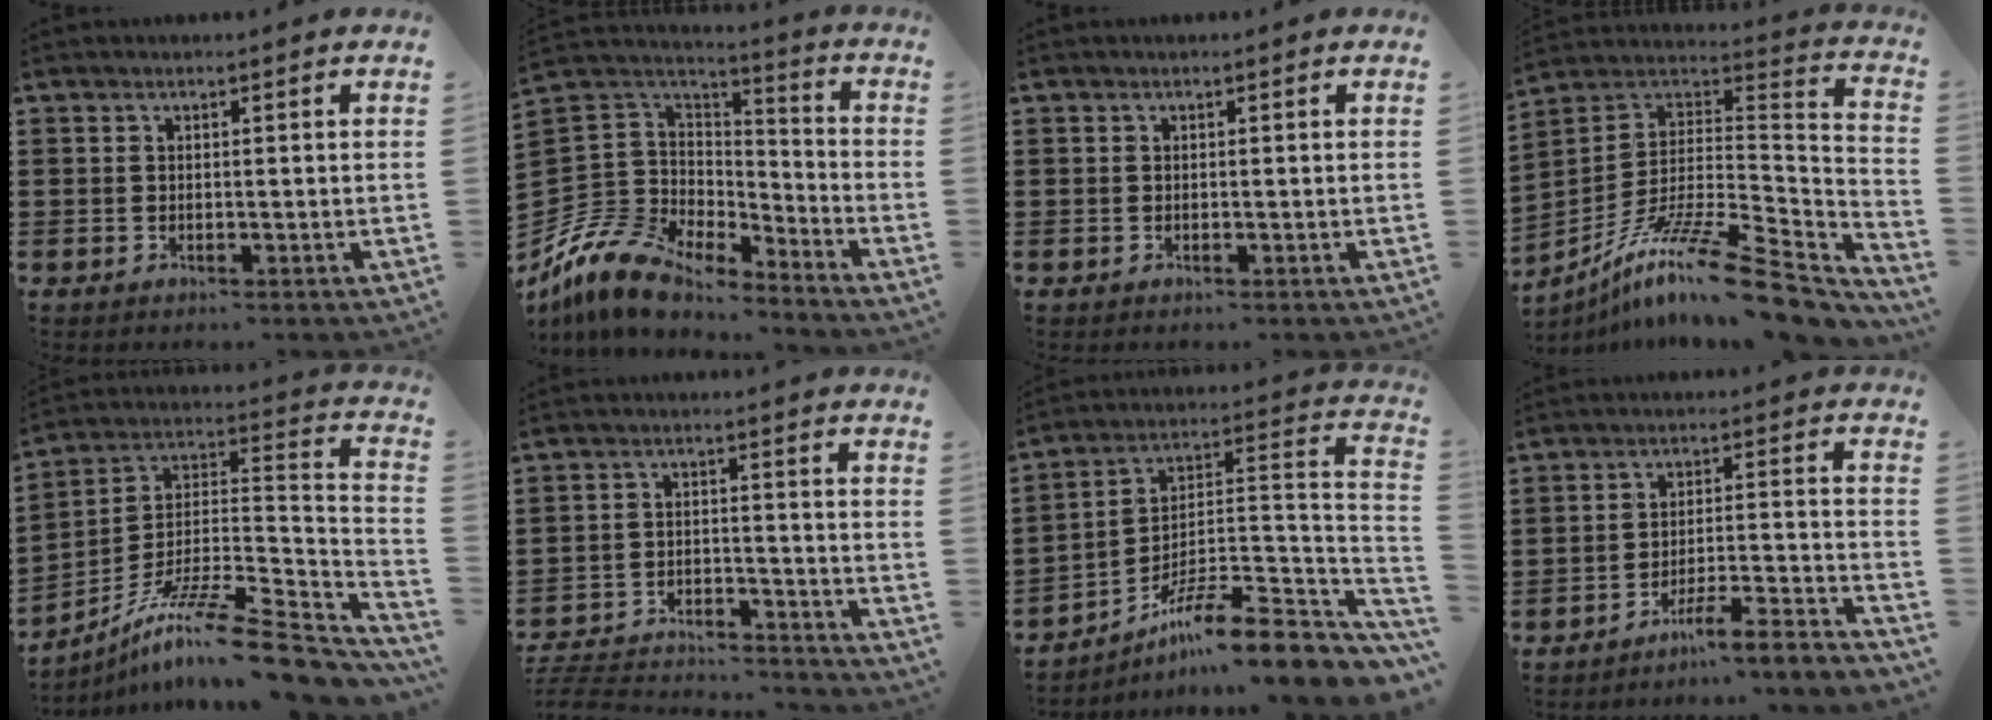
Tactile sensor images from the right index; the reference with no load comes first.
{"total": 10.7, "force": [-8.3, 5.8, 3.4], "torque": [-0.119, 0.004, -0.172]}
{"total": 0.0}
{"total": 14.6, "force": [-10.2, 2.2, 10.3], "torque": [-0.182, 0.013, -0.184]}
{"total": 12.8, "force": [-9.8, 1.5, 8.1], "torque": [-0.130, 0.011, -0.178]}
{"total": 5.1, "force": [-5.0, 0.4, 1.1], "torque": [-0.032, -0.001, -0.105]}
{"total": 10.9, "force": [-8.1, 1.6, 7.1], "torque": [-0.115, 0.006, -0.156]}
{"total": 5.9, "force": [-5.3, -0.2, 2.6], "torque": [-0.051, -0.013, -0.106]}